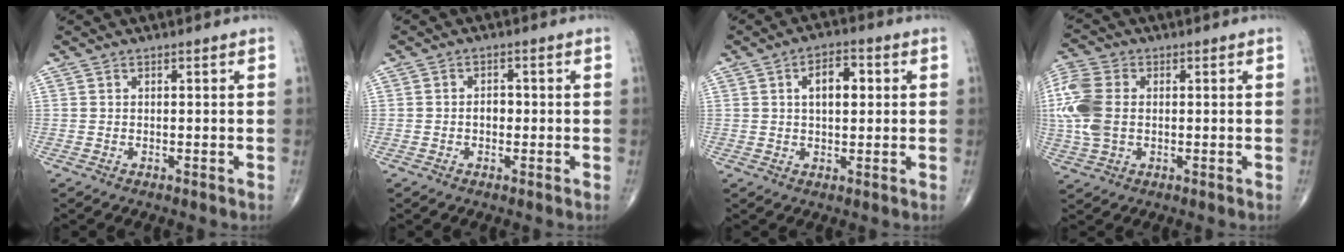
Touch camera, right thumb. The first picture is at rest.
{"total": 2.2, "force": [-0.3, 1.6, 1.5], "torque": [-0.013, 0.006, -0.009]}
{"total": 6.4, "force": [1.3, 3.5, 5.2], "torque": [-0.069, 0.008, 0.016]}
{"total": 11.4, "force": [0.4, 7.6, 8.5], "torque": [-0.216, 0.012, 0.008]}